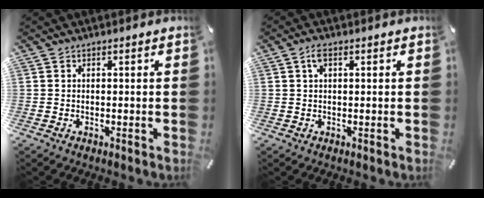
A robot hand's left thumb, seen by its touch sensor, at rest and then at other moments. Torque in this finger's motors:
{"motor_torque": [0.37, 0.78, 0.12, -0.21, 0.08]}